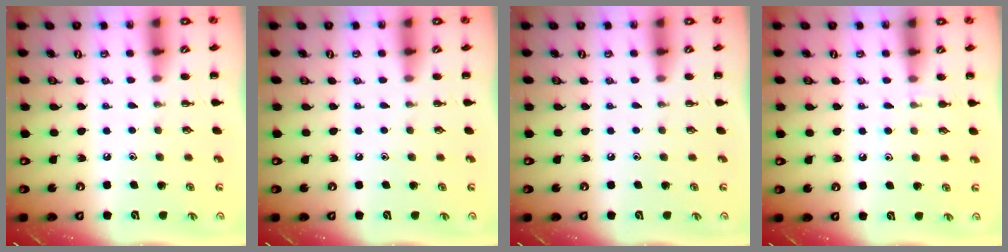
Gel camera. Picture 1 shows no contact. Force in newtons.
{"total": 0.0}
{"total": 0.0}
{"total": 4.3, "press": 3.9, "slide": 1.6}